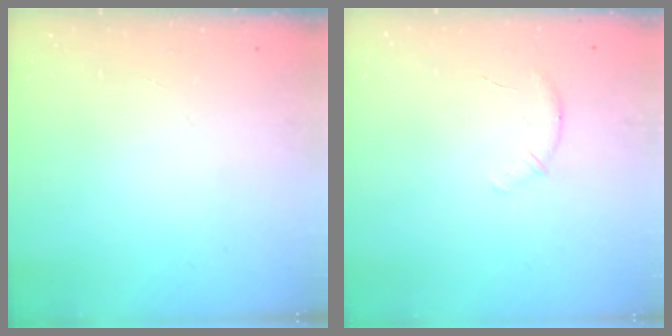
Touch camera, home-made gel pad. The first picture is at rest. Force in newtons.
{"total": 6.9, "press": 6.7, "slide": 1.8}